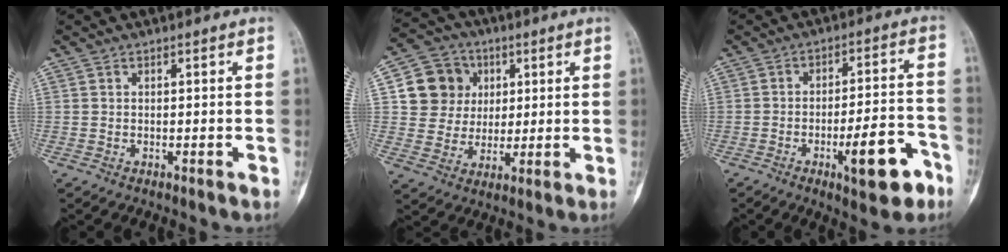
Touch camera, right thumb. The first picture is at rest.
{"total": 11.1, "force": [3.0, 10.2, 3.2], "torque": [-0.022, 0.001, 0.053]}
{"total": 12.4, "force": [-5.8, 3.9, 10.2], "torque": [-0.136, 0.036, -0.078]}